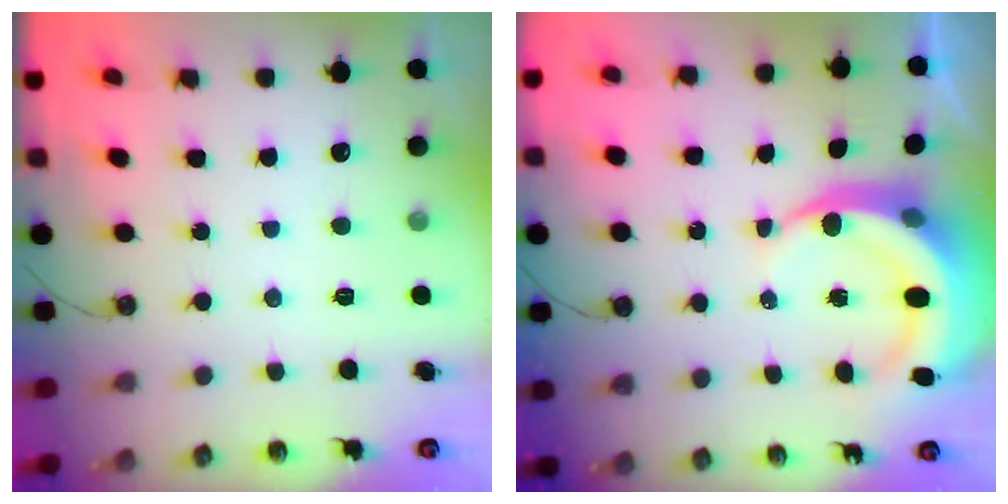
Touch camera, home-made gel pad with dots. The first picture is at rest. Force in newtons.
{"total": 9.9, "press": 9.8, "slide": 1.3}